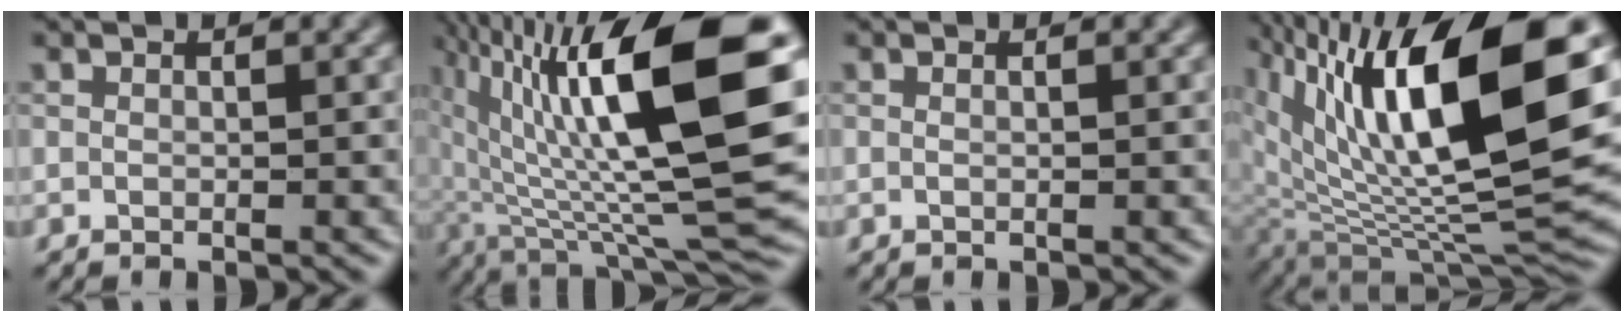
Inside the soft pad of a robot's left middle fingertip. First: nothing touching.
{"total": 16.7, "force": [3.3, 5.0, 15.6], "torque": [-0.260, 0.008, 0.059]}
{"total": 0.7, "force": [0.2, 0.3, 0.6], "torque": [-0.006, -0.007, -0.003]}
{"total": 16.8, "force": [5.6, 6.2, 14.6], "torque": [-0.234, -0.003, 0.101]}